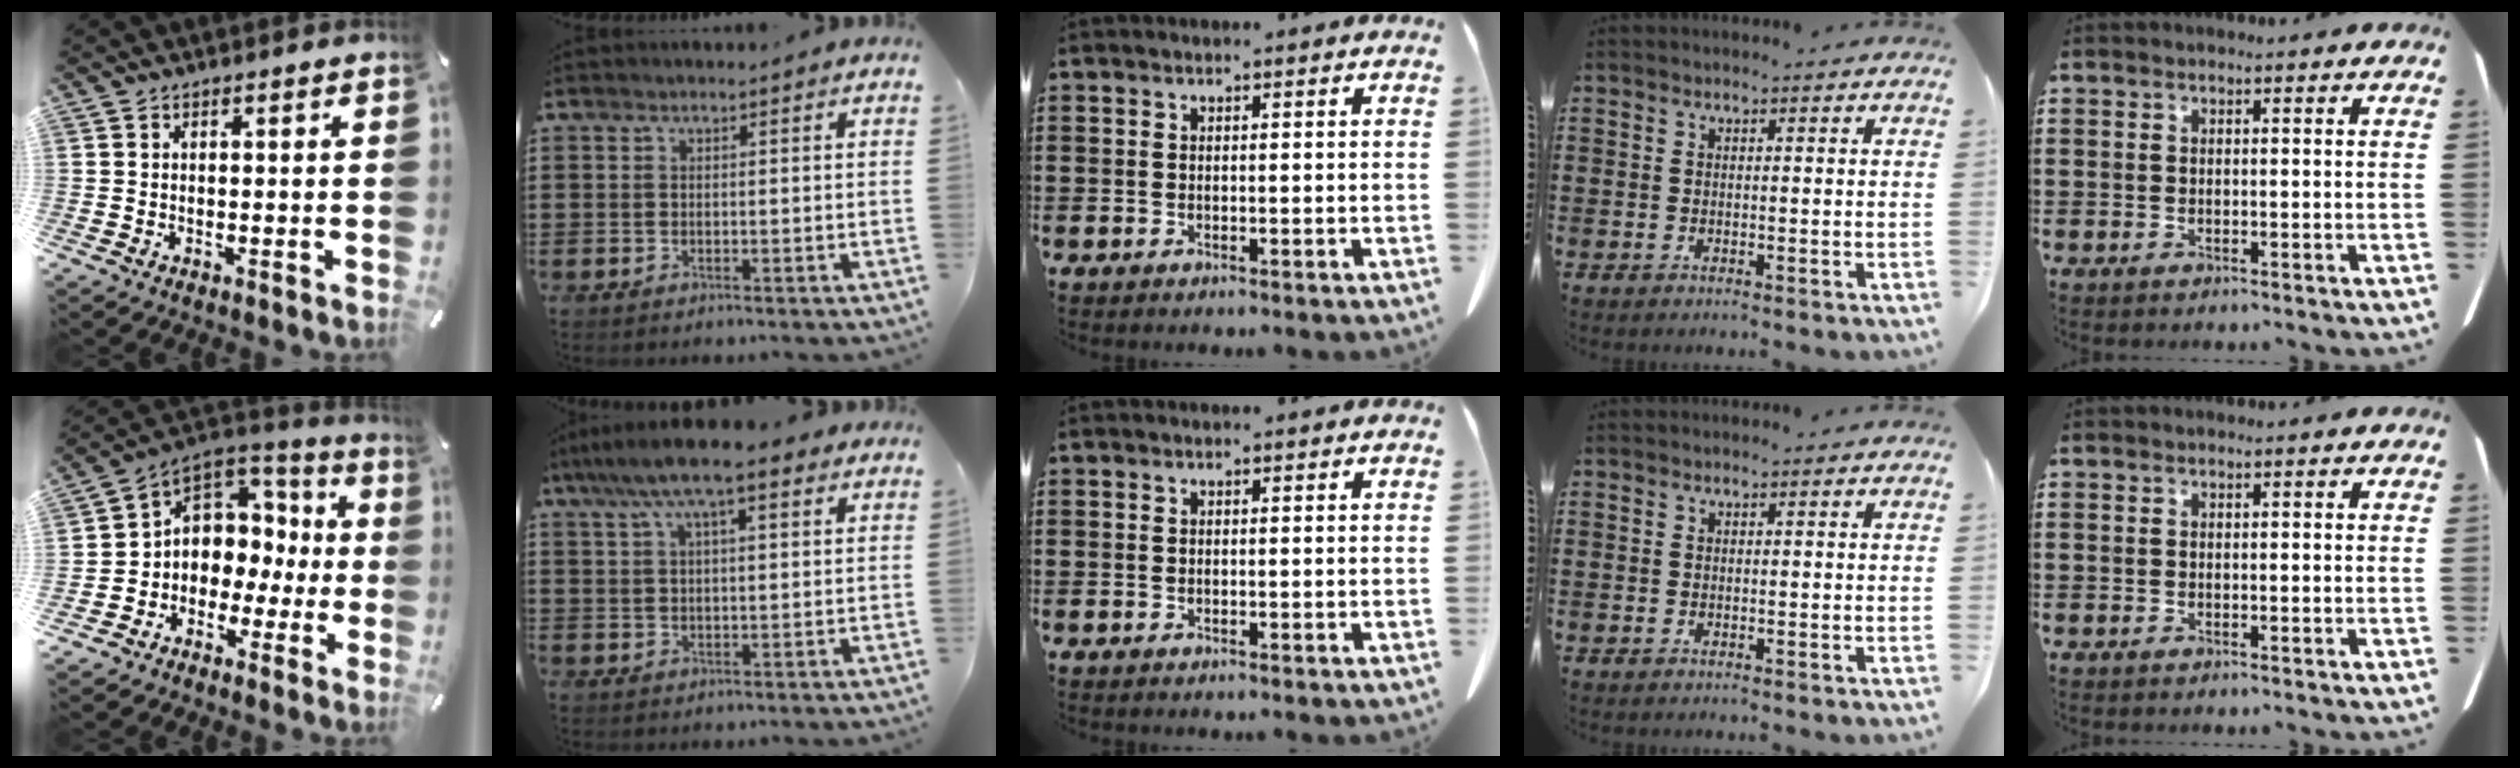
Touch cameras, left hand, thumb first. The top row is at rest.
{"thumb": {"total": 7.5, "force": [0.7, 7.4, 1.4], "torque": [-0.027, -0.016, 0.020]}, "index": {"total": 8.2, "force": [5.2, 2.0, 6.1], "torque": [-0.130, 0.006, 0.091]}}